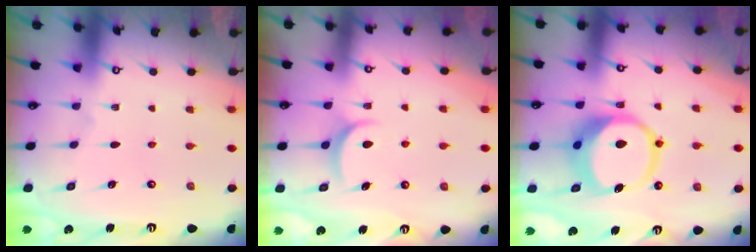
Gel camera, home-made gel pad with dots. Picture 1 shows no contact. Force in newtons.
{"total": 6.2, "press": 6.2, "slide": 0.3}
{"total": 12.2, "press": 12.1, "slide": 1.7}